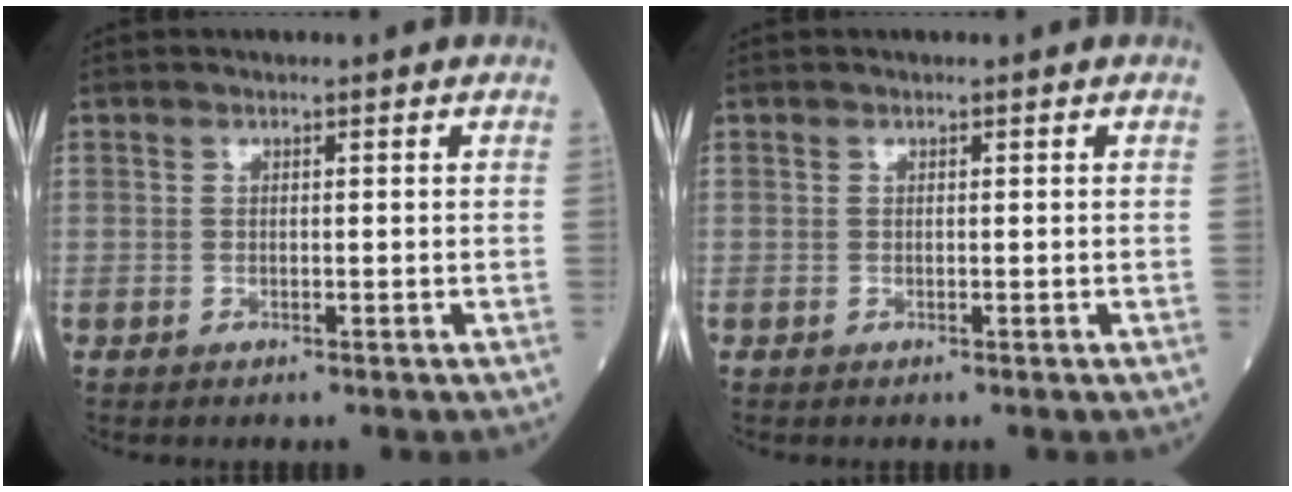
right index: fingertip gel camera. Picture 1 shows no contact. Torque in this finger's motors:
{"motor_torque": [0.28, 0.01, 0.04, 0.01]}